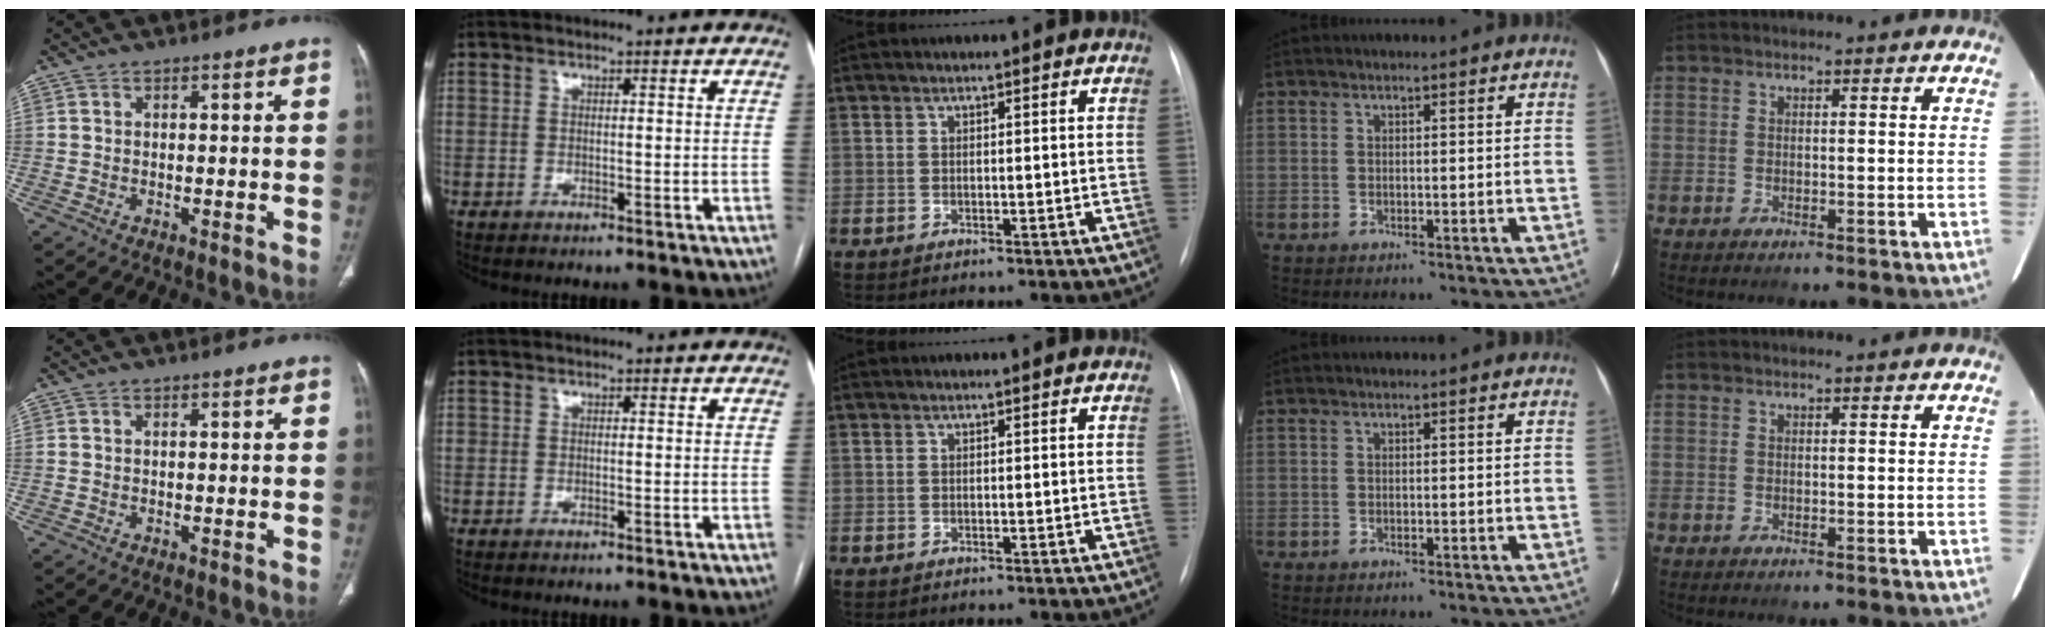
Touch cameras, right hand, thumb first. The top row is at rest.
{}